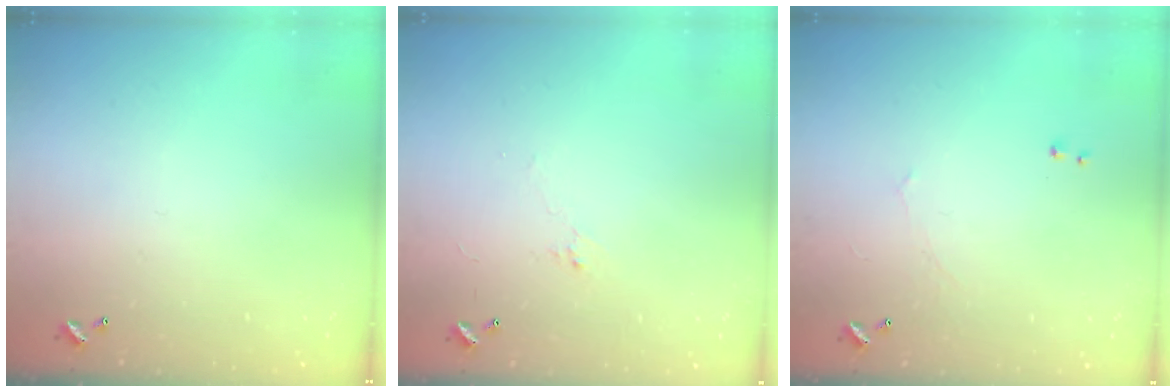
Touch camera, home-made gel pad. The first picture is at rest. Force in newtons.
{"total": 0.6, "press": 0.3, "slide": 0.5}
{"total": 0.7, "press": 0.1, "slide": 0.7}